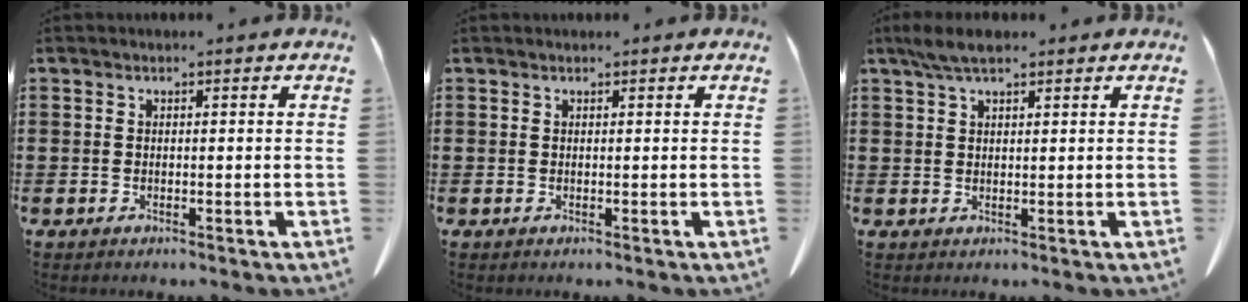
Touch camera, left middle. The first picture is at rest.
{"total": 0.0}
{"total": 3.7, "force": [2.5, 0.9, 2.6], "torque": [-0.057, 0.002, 0.047]}